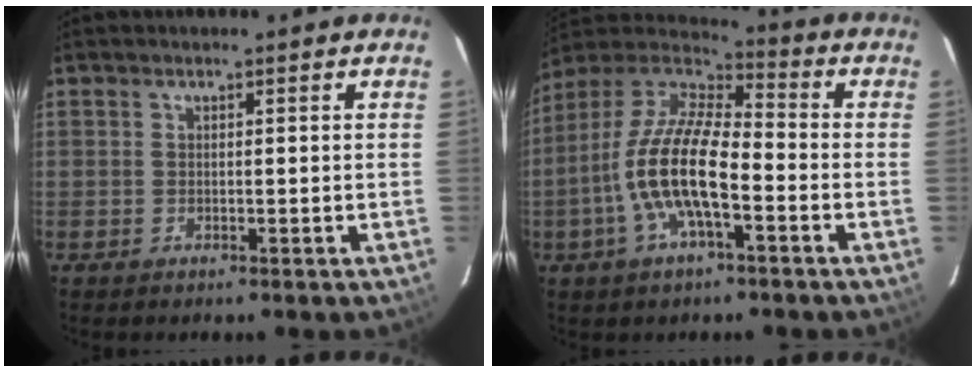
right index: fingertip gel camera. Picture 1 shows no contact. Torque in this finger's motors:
{"motor_torque": [1.96, -0.18, 1.05, 0.21]}